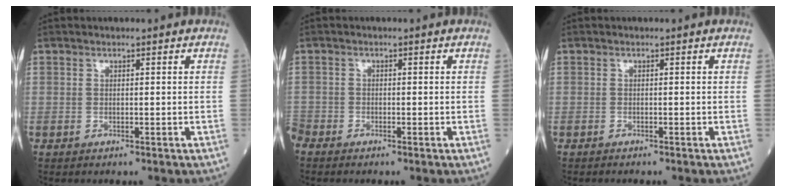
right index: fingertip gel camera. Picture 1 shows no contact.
{"total": 1.7, "force": [-1.6, 0.7, 0.2], "torque": [-0.007, -0.004, -0.029]}
{"total": 1.1, "force": [-1.0, 0.0, 0.4], "torque": [-0.004, 0.001, -0.014]}